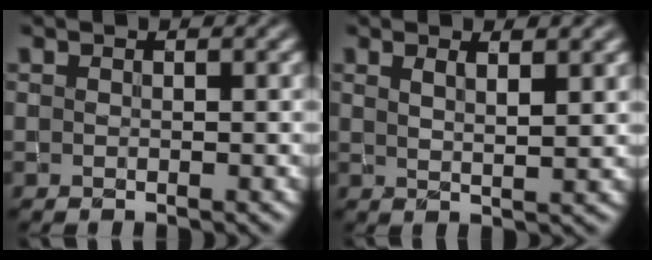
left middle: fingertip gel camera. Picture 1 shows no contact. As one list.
[{"total": 2.8, "force": [1.6, 0.8, 2.2], "torque": [-0.023, 0.003, 0.021]}]